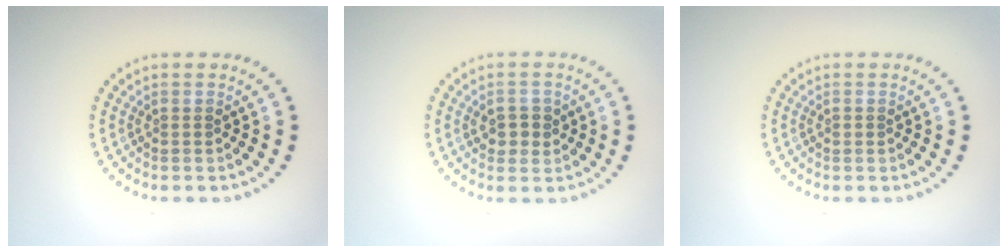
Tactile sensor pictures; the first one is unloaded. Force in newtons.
{"total": 2.3, "press": 2.2, "slide": 0.4}
{"total": 0.5, "press": 0.5, "slide": 0.1}